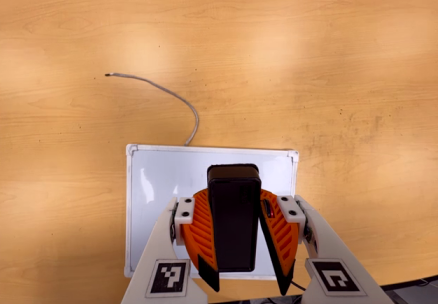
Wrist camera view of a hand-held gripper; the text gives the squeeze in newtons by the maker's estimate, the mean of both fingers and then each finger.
{"total": 10.5, "left": 9.8, "right": 11.2}